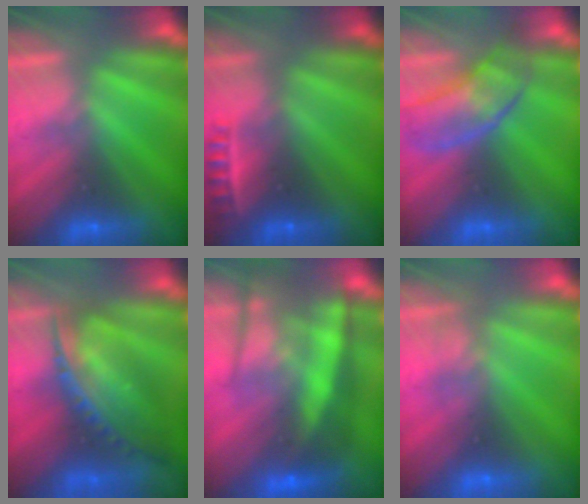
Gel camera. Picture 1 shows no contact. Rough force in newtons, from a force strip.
{"total": 2.3}
{"total": 2.8}
{"total": 7.1}
{"total": 7.1}
{"total": 1.8}